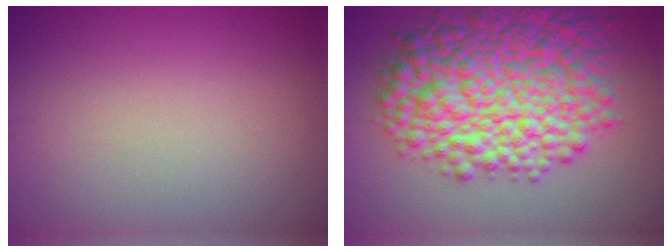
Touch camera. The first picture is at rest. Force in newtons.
{"total": 12.2, "press": 12.2, "slide": 0.2}